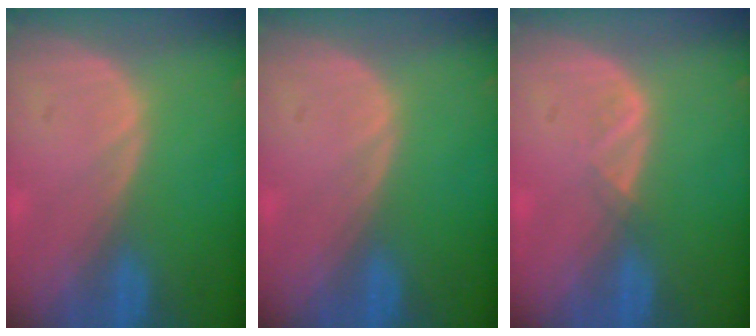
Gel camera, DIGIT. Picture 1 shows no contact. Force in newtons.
{"total": 0.0}
{"total": 1.3, "press": 1.2, "slide": 0.7}